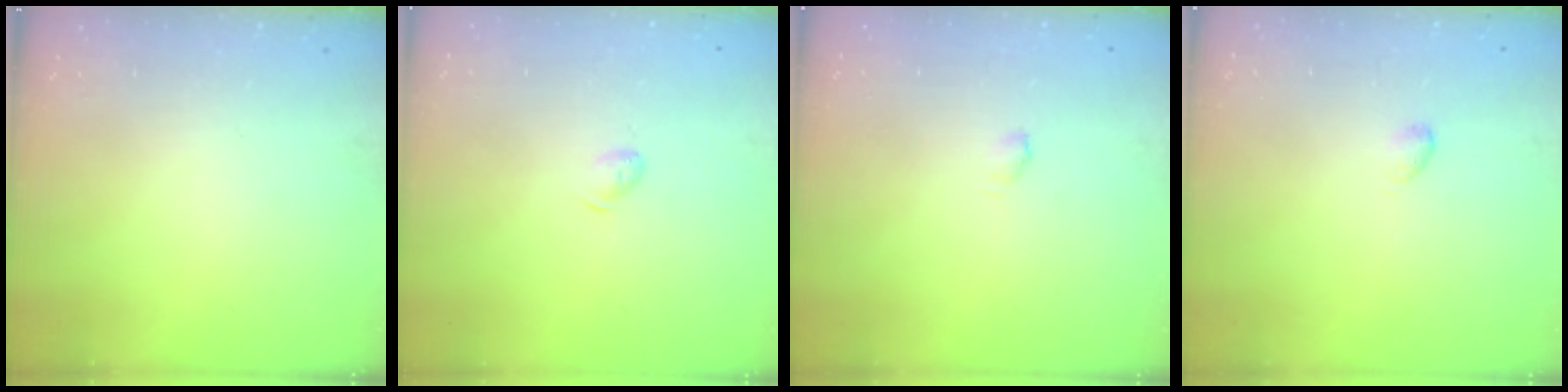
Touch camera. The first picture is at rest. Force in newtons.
{"total": 5.6, "press": 5.6, "slide": 0.8}
{"total": 3.3, "press": 3.2, "slide": 0.7}
{"total": 2.8, "press": 2.7, "slide": 0.5}